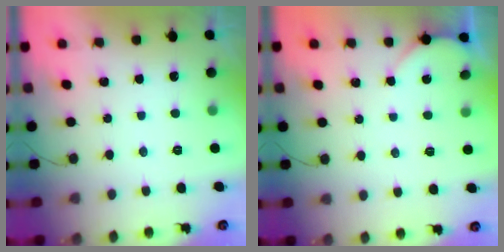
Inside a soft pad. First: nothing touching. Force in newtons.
{"total": 1.9, "press": 1.9, "slide": 0.3}